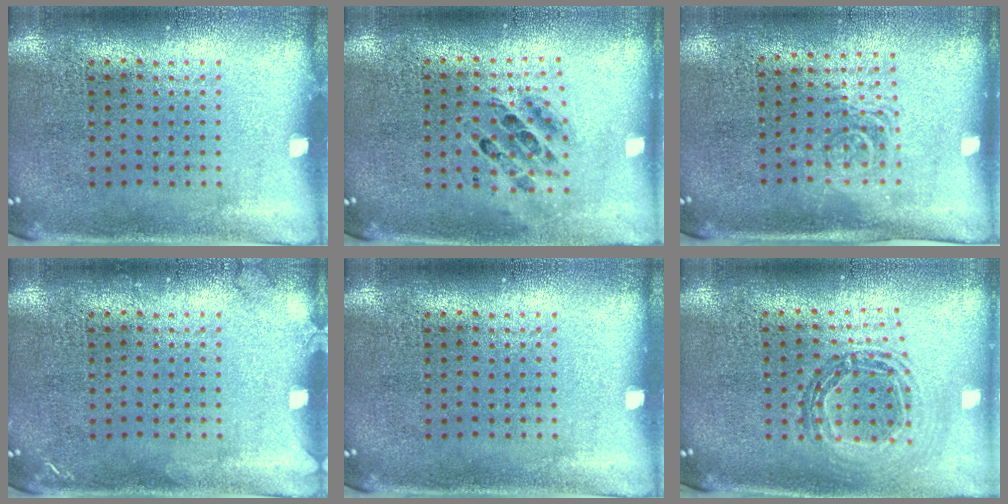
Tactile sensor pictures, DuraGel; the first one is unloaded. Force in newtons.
{"total": 0.7, "press": 0.7, "slide": 0.1}
{"total": 1.5, "press": 1.2, "slide": 0.9}
{"total": 0.8, "press": 0.8, "slide": 0.1}
{"total": 0.0}
{"total": 0.9, "press": 0.9, "slide": 0.0}